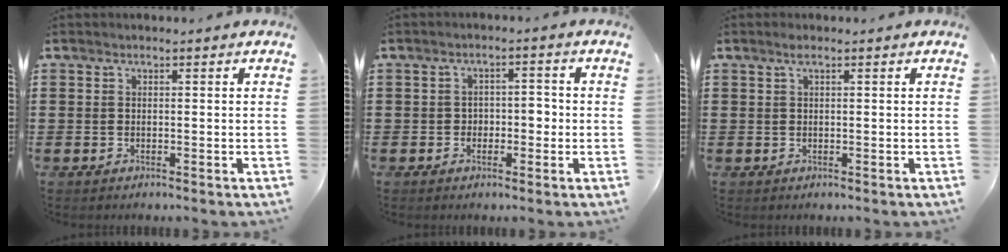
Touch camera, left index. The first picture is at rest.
{"total": 2.6, "force": [-0.8, 1.7, 1.9], "torque": [-0.031, 0.002, -0.022]}
{"total": 0.9, "force": [0.5, 0.1, 0.8], "torque": [-0.016, 0.002, 0.009]}